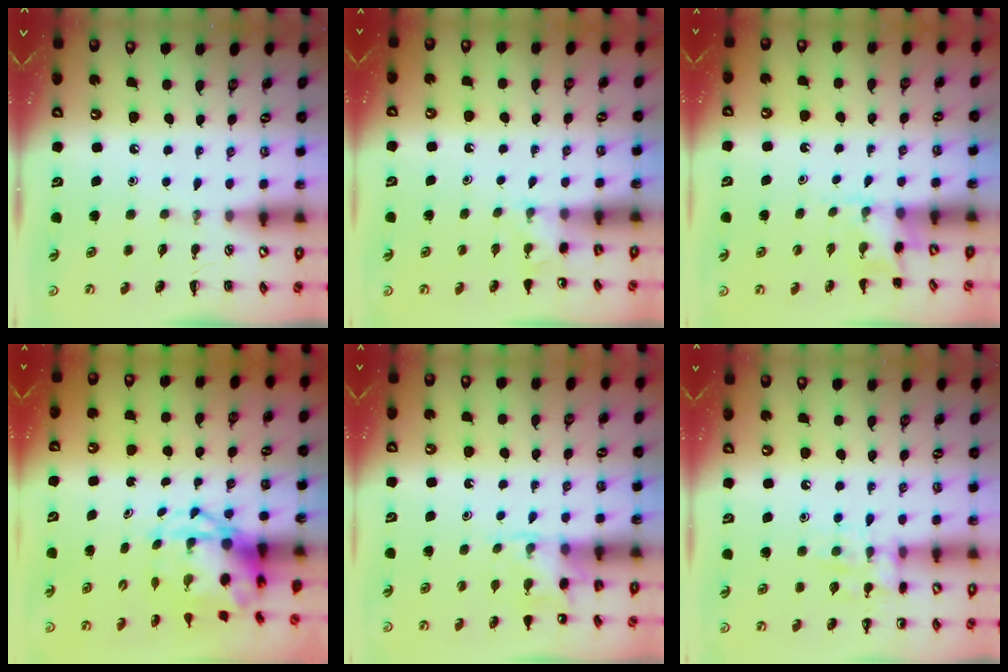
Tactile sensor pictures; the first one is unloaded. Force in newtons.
{"total": 2.2, "press": 2.2, "slide": 0.6}
{"total": 3.0, "press": 2.9, "slide": 0.9}
{"total": 5.2, "press": 5.0, "slide": 1.4}
{"total": 5.6, "press": 5.4, "slide": 1.5}
{"total": 10.0, "press": 10.0, "slide": 0.4}